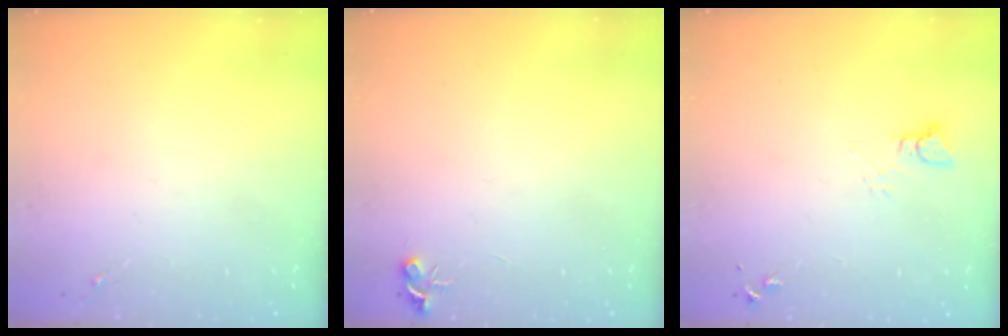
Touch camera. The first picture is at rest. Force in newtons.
{"total": 4.7, "press": 4.7, "slide": 0.6}
{"total": 2.2, "press": 2.2, "slide": 0.2}